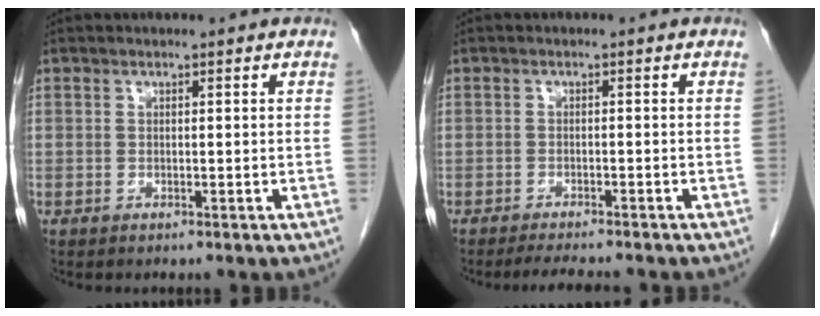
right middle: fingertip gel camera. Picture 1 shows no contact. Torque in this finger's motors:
{"motor_torque": [0.07, -0.06, 0.01, 0.00]}